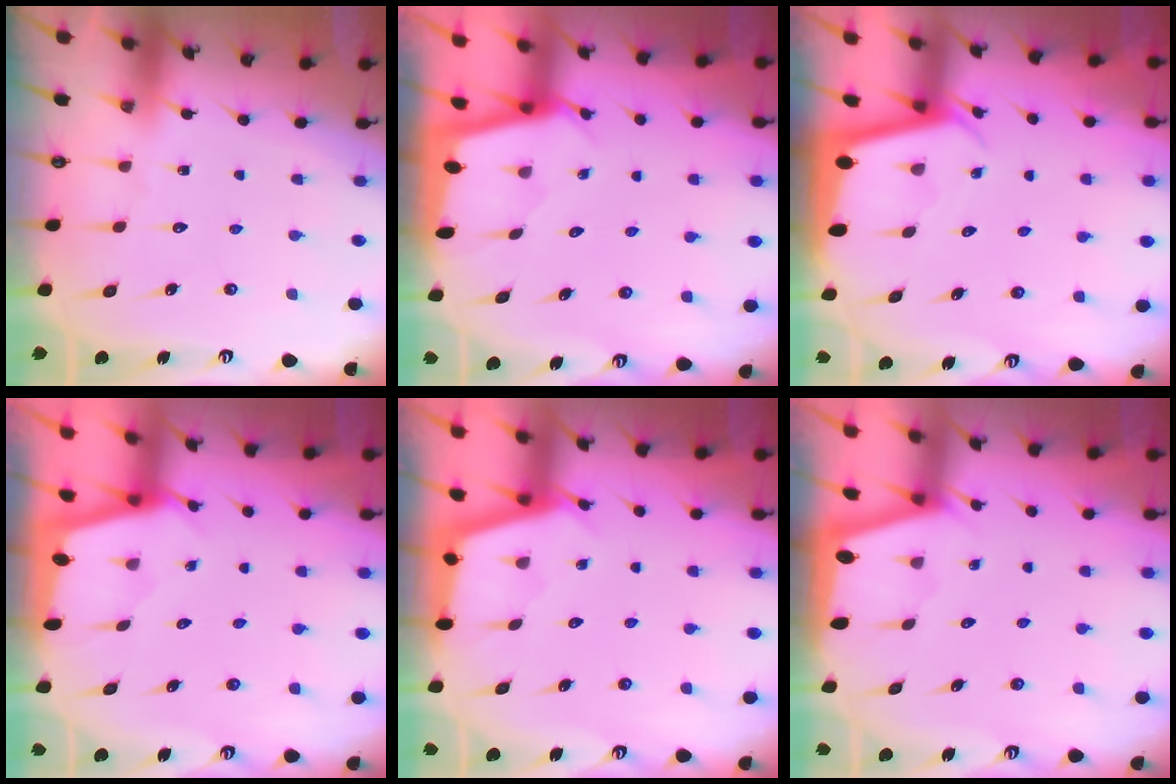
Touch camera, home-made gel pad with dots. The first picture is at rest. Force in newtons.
{"total": 1.7, "press": 1.7, "slide": 0.2}
{"total": 2.1, "press": 2.1, "slide": 0.1}
{"total": 1.9, "press": 1.9, "slide": 0.1}
{"total": 2.7, "press": 2.7, "slide": 0.3}
{"total": 1.8, "press": 1.8, "slide": 0.3}